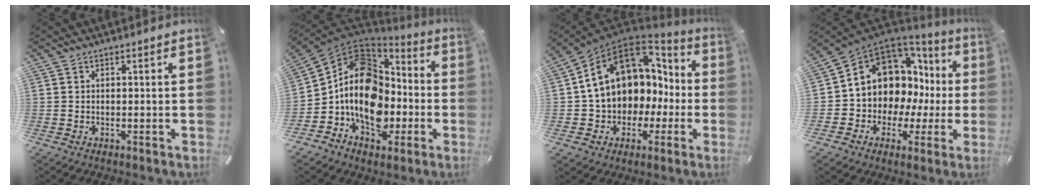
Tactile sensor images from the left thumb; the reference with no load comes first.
{"total": 17.1, "force": [-2.6, 12.9, 10.9], "torque": [-0.215, 0.003, -0.048]}
{"total": 14.2, "force": [3.8, 11.2, 7.9], "torque": [-0.156, -0.026, 0.067]}
{"total": 10.5, "force": [3.3, 9.1, 4.0], "torque": [-0.078, -0.049, 0.069]}